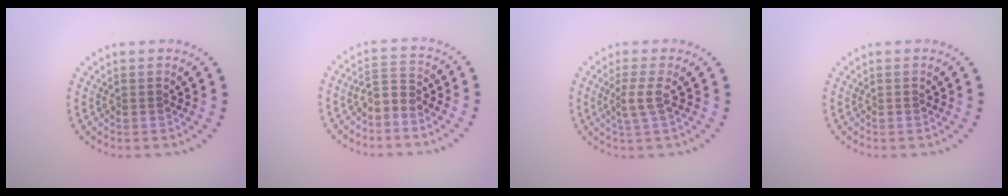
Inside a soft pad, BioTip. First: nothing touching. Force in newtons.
{"total": 2.0, "press": 1.5, "slide": 1.3}
{"total": 1.8, "press": 1.4, "slide": 1.2}
{"total": 0.0}